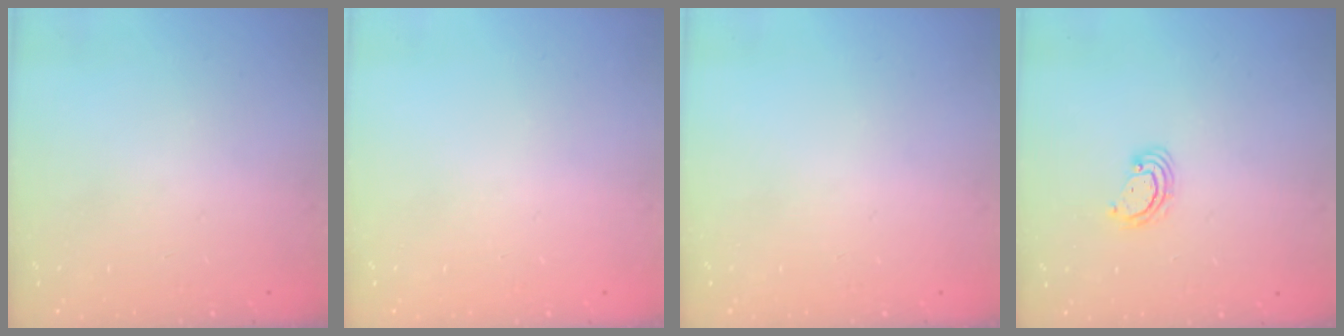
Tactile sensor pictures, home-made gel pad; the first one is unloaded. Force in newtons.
{"total": 0.0}
{"total": 0.0}
{"total": 3.6, "press": 3.6, "slide": 0.4}